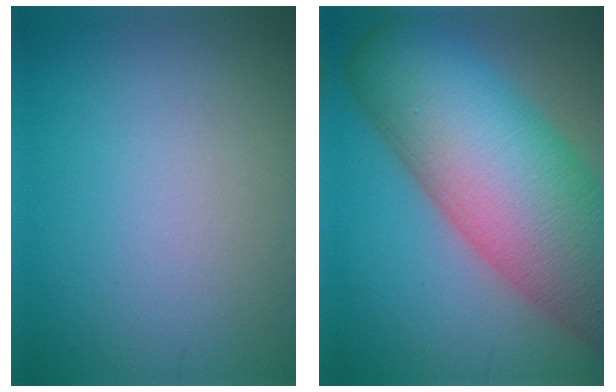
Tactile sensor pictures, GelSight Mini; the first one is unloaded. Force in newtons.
{"total": 15.7, "press": 15.7, "slide": 0.8}